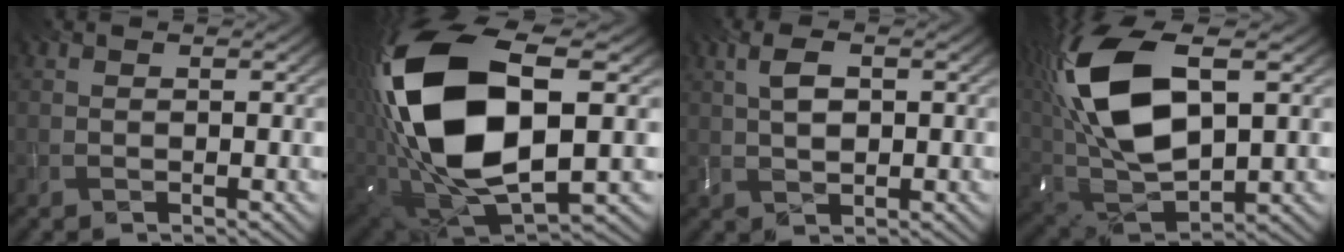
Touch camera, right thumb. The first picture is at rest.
{"total": 19.9, "force": [1.5, 11.4, 16.3], "torque": [-0.384, -0.036, 0.035]}
{"total": 3.7, "force": [0.9, 1.9, 3.1], "torque": [-0.074, 0.003, 0.018]}
{"total": 16.9, "force": [4.2, 8.7, 13.9], "torque": [-0.323, 0.009, 0.084]}